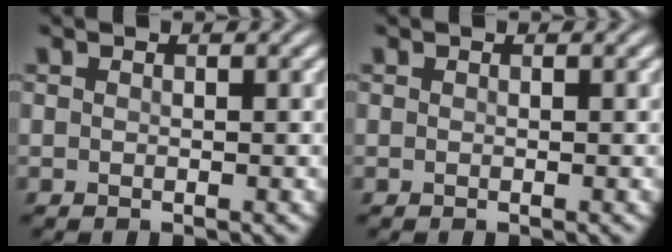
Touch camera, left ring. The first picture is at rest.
{"total": 0.0}